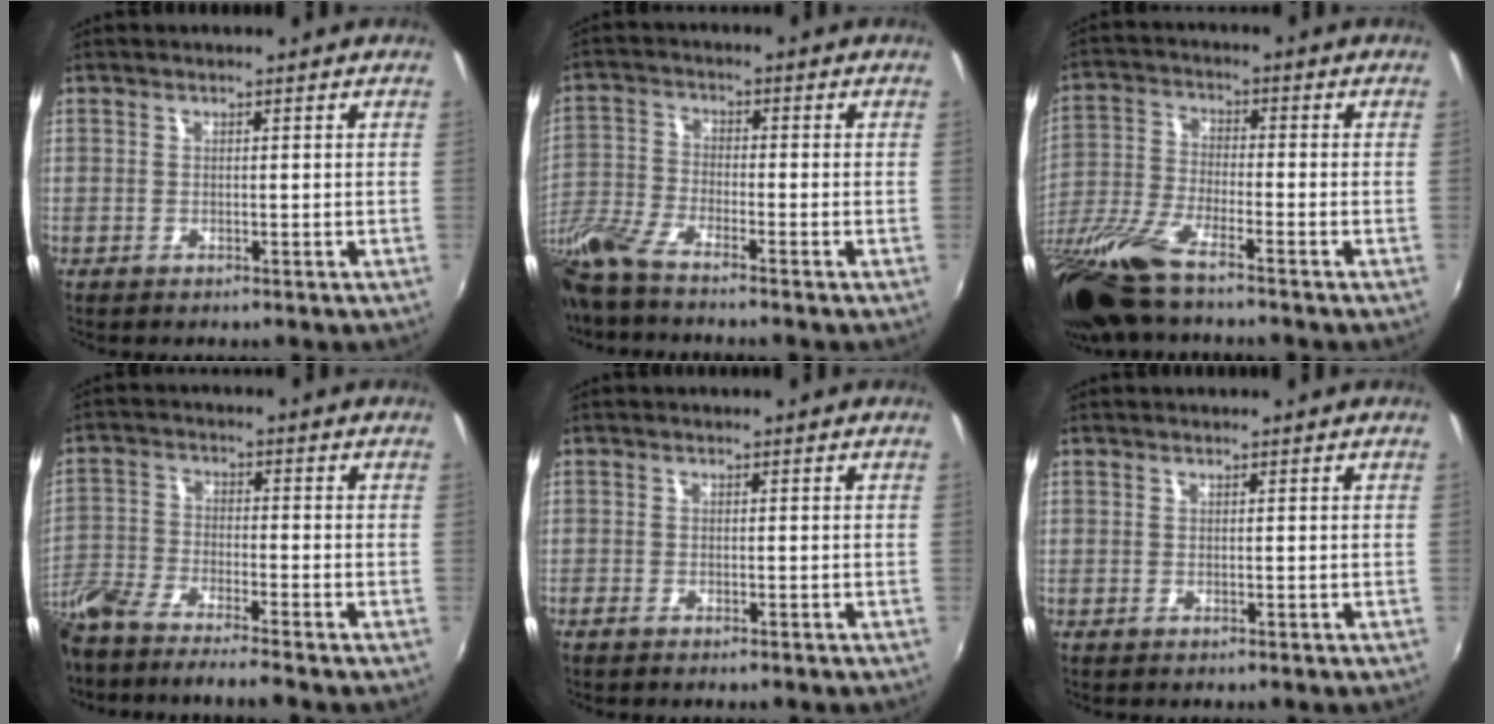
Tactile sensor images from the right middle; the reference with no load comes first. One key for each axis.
{"total": 10.5, "fx": -8.5, "fy": 1.5, "fz": 5.9, "tx": -0.141, "ty": -0.019, "tz": -0.178}
{"total": 14.7, "fx": -11.1, "fy": 2.3, "fz": 9.4, "tx": -0.207, "ty": -0.043, "tz": -0.218}
{"total": 12.2, "fx": -10.3, "fy": 1.1, "fz": 6.3, "tx": -0.151, "ty": -0.033, "tz": -0.198}
{"total": 1.7, "fx": -1.4, "fy": 0.4, "fz": 0.8, "tx": -0.022, "ty": -0.004, "tz": -0.028}
{"total": 0.0}